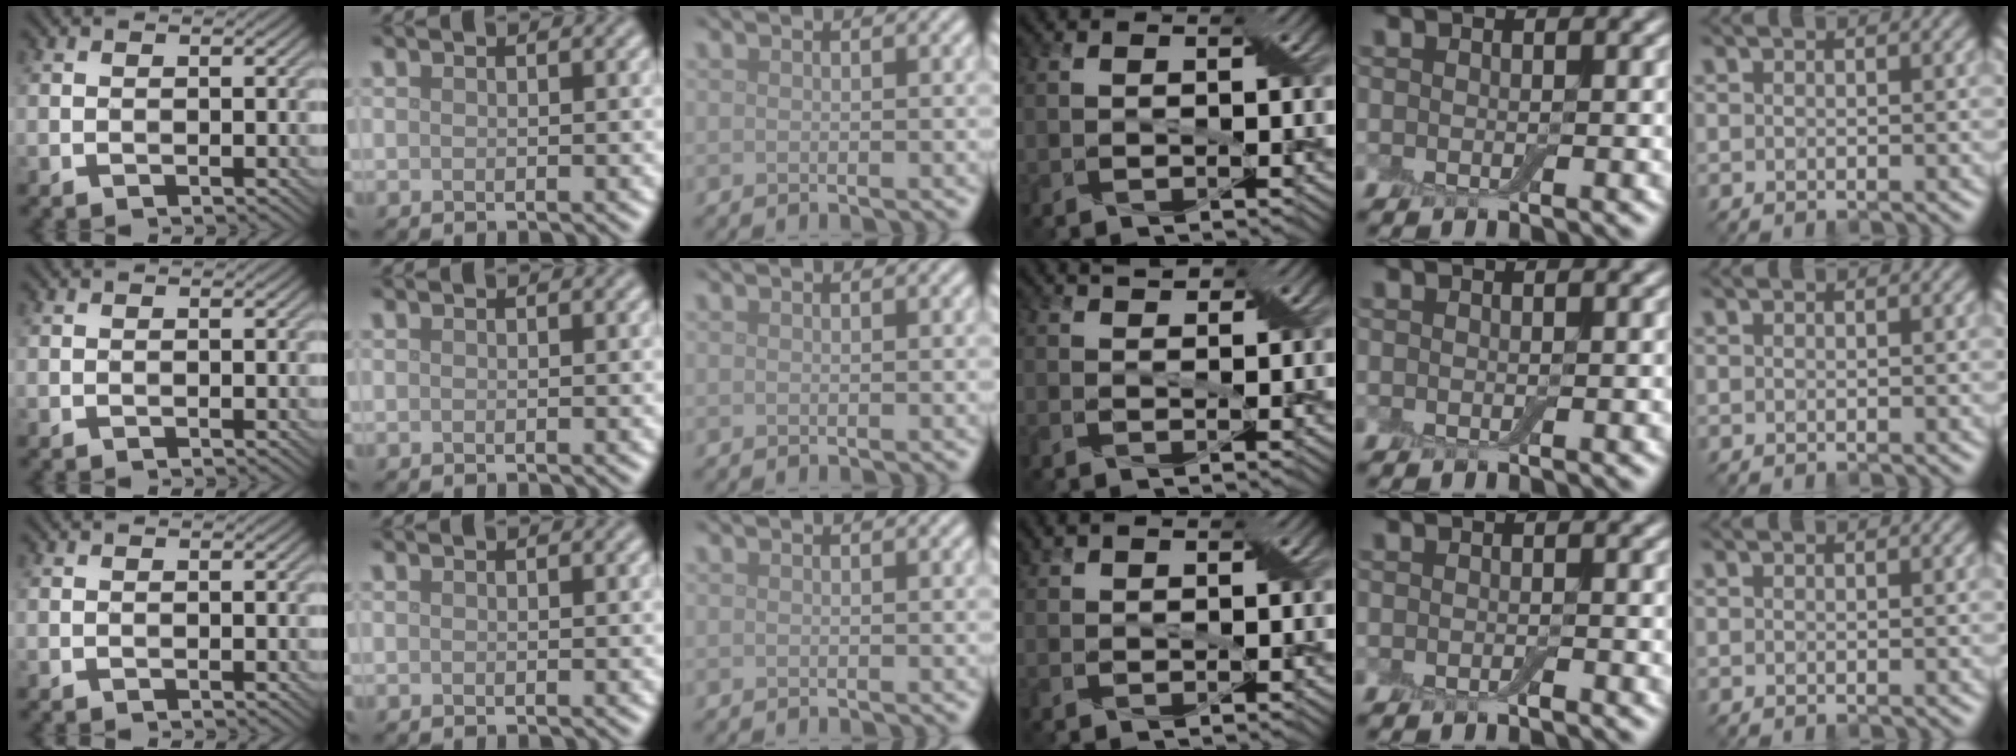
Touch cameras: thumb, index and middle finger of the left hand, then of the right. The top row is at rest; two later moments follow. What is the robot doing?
{"motion": "pour", "object": "cup"}